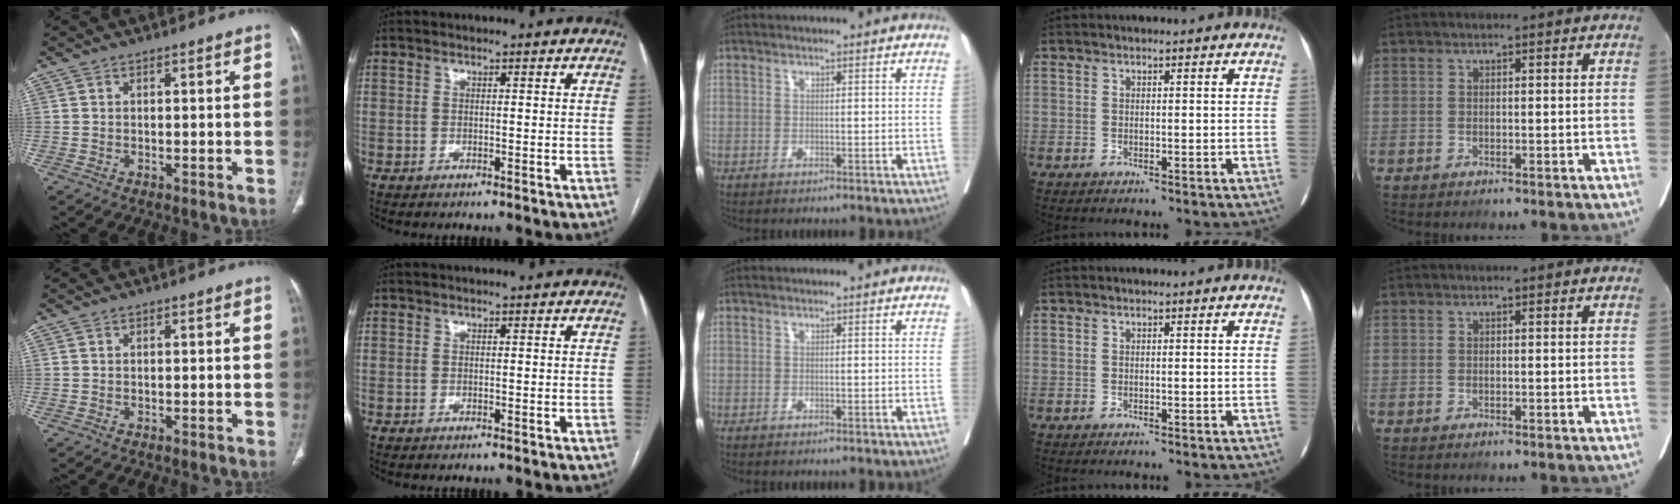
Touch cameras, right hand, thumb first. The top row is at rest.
{}